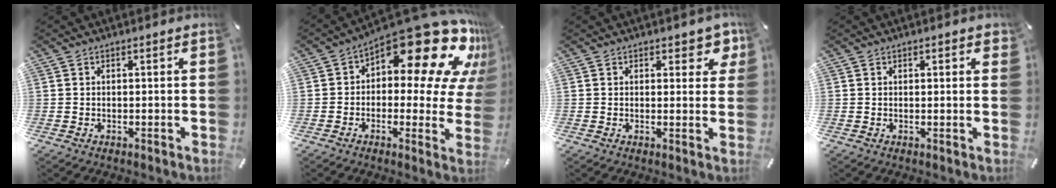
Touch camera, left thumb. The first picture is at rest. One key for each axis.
{"total": 21.3, "fx": 11.4, "fy": 9.7, "fz": 15.1, "tx": -0.195, "ty": -0.092, "tz": 0.190}
{"total": 4.8, "fx": 2.7, "fy": 2.7, "fz": 2.8, "tx": -0.021, "ty": -0.010, "tz": 0.042}
{"total": 1.3, "fx": 0.8, "fy": 0.6, "fz": 0.9, "tx": -0.001, "ty": -0.004, "tz": 0.010}